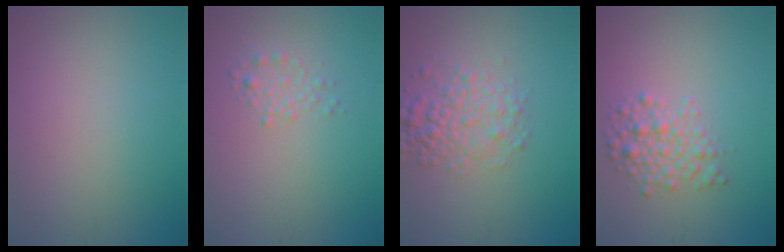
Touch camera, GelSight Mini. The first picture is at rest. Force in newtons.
{"total": 1.6, "press": 1.6, "slide": 0.1}
{"total": 3.7, "press": 3.7, "slide": 0.1}
{"total": 3.2, "press": 3.2, "slide": 0.2}